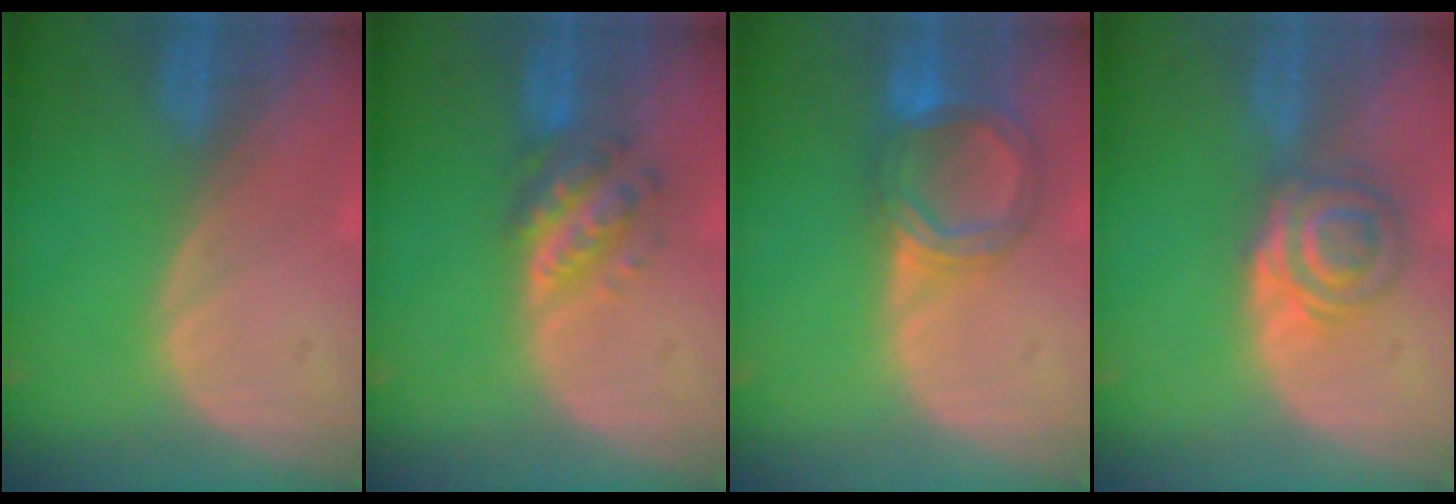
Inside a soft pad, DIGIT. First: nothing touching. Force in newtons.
{"total": 5.8, "press": 5.3, "slide": 2.3}
{"total": 6.1, "press": 5.8, "slide": 2.0}
{"total": 6.0, "press": 5.5, "slide": 2.2}